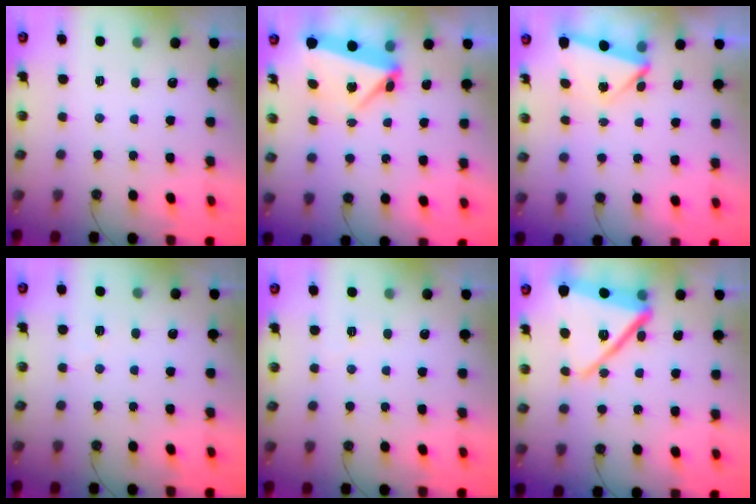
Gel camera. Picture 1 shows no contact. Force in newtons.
{"total": 6.7, "press": 5.1, "slide": 4.3}
{"total": 3.9, "press": 3.0, "slide": 2.5}
{"total": 10.1, "press": 2.3, "slide": 9.9}
{"total": 2.9, "press": 1.9, "slide": 2.2}
{"total": 19.4, "press": 16.4, "slide": 10.3}